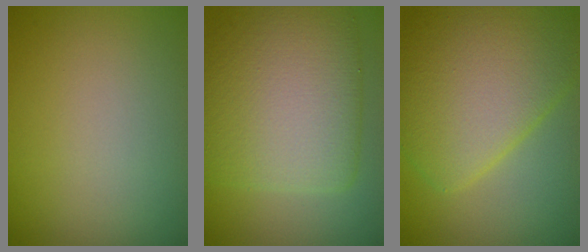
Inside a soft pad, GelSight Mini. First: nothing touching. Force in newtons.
{"total": 9.6, "press": 9.6, "slide": 0.2}
{"total": 8.8, "press": 8.8, "slide": 0.3}